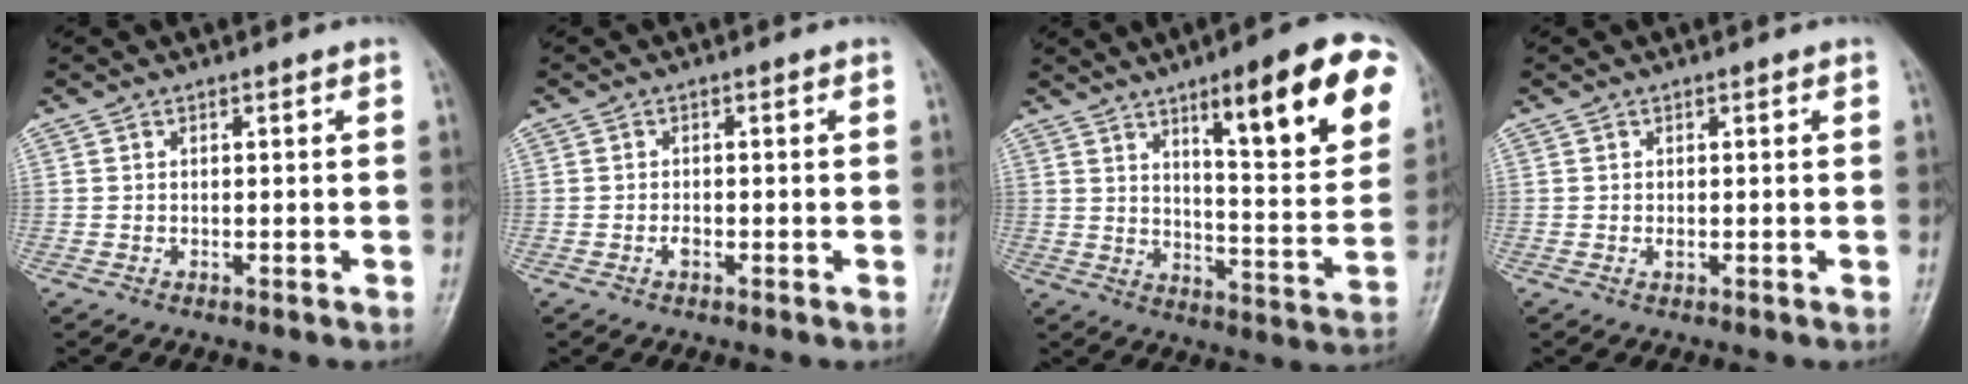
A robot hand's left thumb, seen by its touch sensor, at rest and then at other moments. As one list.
[{"total": 1.2, "force": [-0.6, 0.7, 0.9], "torque": [-0.015, 0.001, -0.014]}, {"total": 21.5, "force": [10.6, 5.0, 18.0], "torque": [-0.208, -0.037, 0.152]}, {"total": 0.9, "force": [0.0, 0.6, 0.7], "torque": [-0.008, 0.000, 0.000]}]